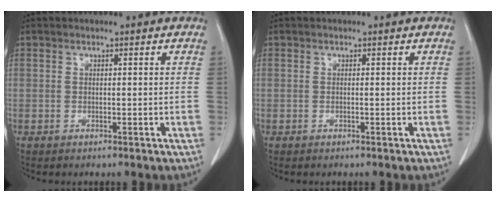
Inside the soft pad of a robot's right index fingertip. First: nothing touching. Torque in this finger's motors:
{"motor_torque": [0.08, 0.00, 0.01, -0.01]}